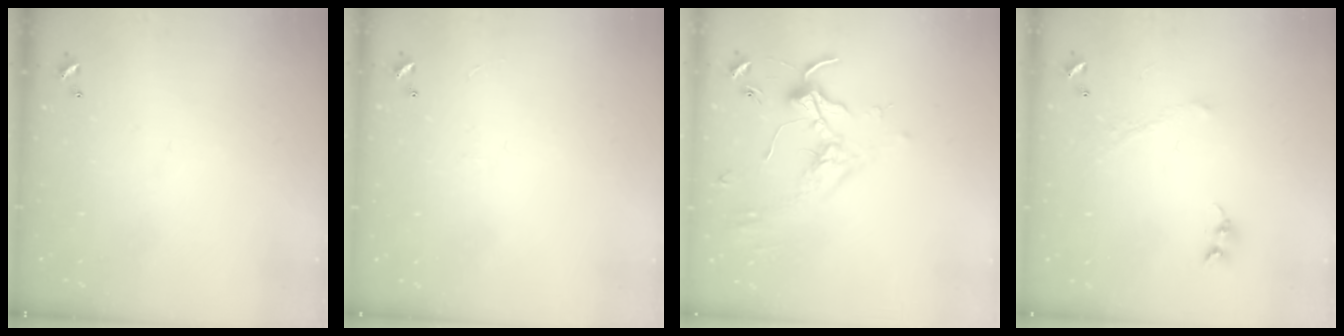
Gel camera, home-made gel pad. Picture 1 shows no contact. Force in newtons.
{"total": 1.3, "press": 1.3, "slide": 0.4}
{"total": 1.7, "press": 1.7, "slide": 0.4}
{"total": 1.0, "press": 0.9, "slide": 0.4}